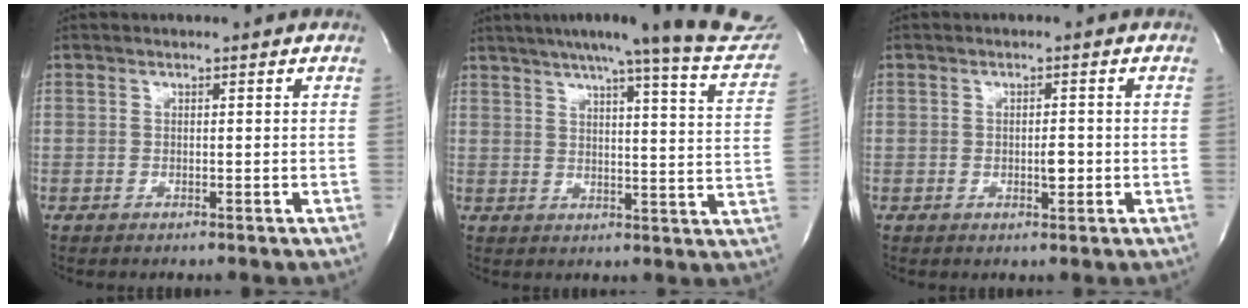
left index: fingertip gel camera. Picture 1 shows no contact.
{"total": 23.3, "force": [20.8, 0.9, 10.6], "torque": [-0.146, -0.063, 0.236]}
{"total": 2.3, "force": [-0.8, 0.9, 1.9], "torque": [-0.032, -0.004, -0.010]}